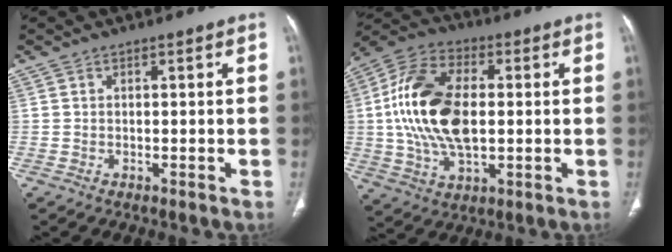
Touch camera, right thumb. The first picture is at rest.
{"total": 18.9, "force": [0.9, 10.7, 15.6], "torque": [-0.309, 0.012, 0.018]}